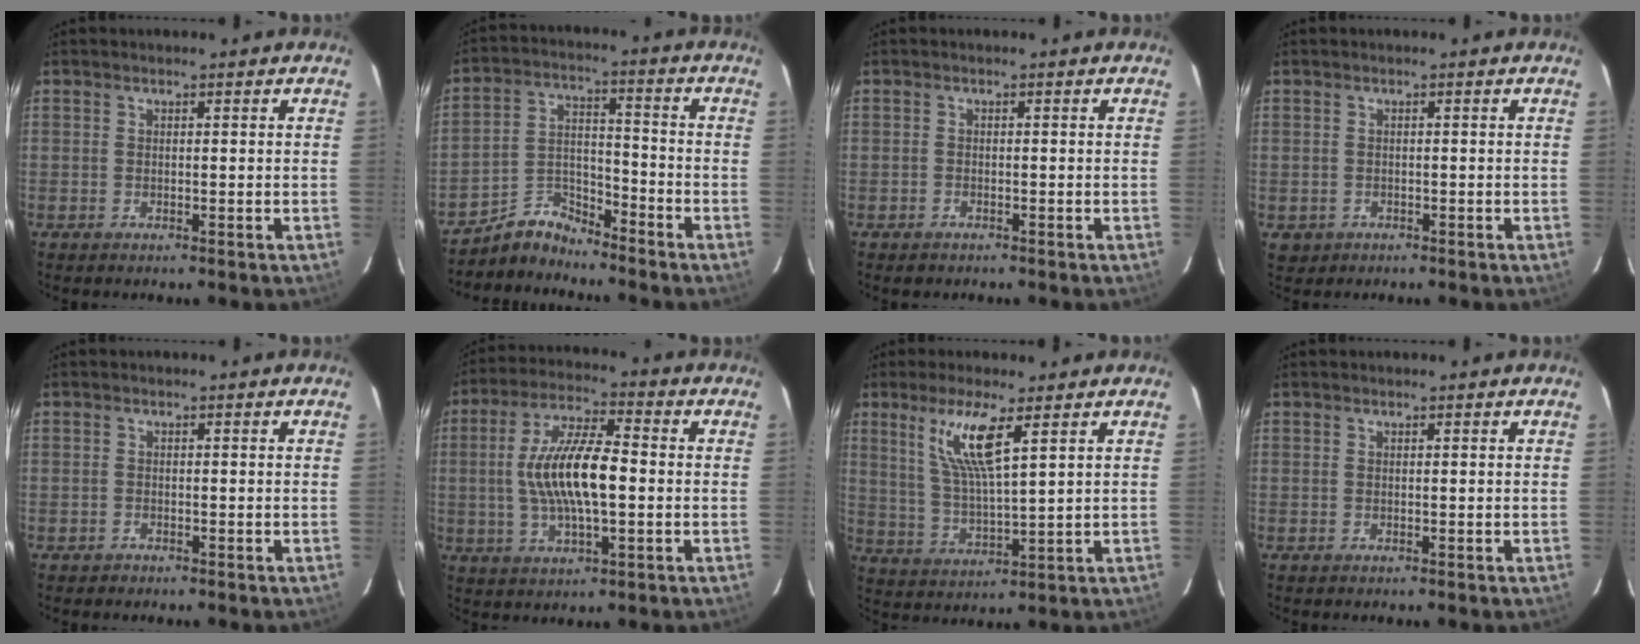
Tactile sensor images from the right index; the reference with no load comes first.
{"total": 6.7, "force": [-6.3, 2.4, 0.7], "torque": [-0.016, 0.036, -0.126]}
{"total": 1.2, "force": [-0.9, 0.8, 0.2], "torque": [-0.007, 0.002, -0.013]}
{"total": 2.4, "force": [-0.7, 2.2, 0.5], "torque": [-0.016, 0.000, -0.004]}
{"total": 0.9, "force": [-0.8, 0.5, -0.1], "torque": [-0.002, 0.005, -0.012]}
{"total": 13.4, "force": [-0.6, 4.1, 12.8], "torque": [-0.247, 0.008, -0.010]}
{"total": 9.6, "force": [4.8, 1.0, 8.3], "torque": [-0.165, -0.008, 0.100]}
{"total": 0.0}